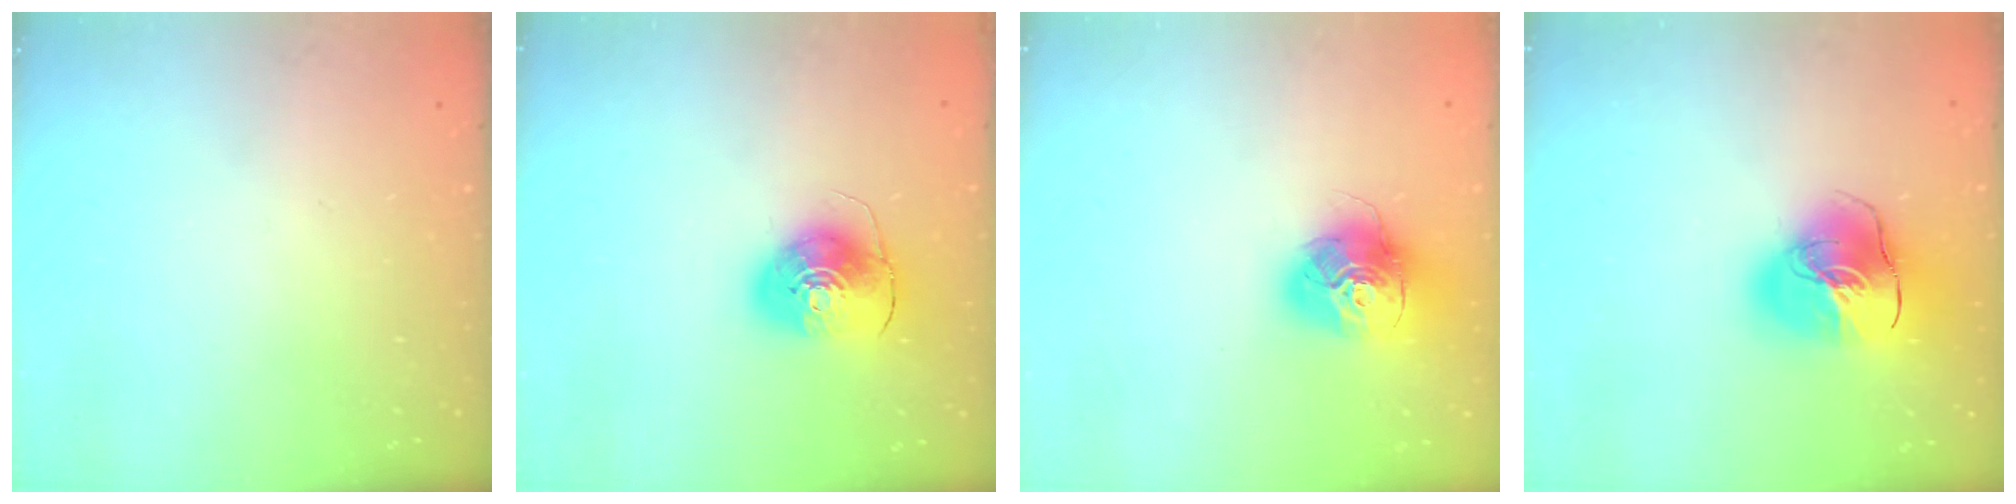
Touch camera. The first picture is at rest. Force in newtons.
{"total": 9.3, "press": 9.3, "slide": 1.1}
{"total": 17.2, "press": 17.1, "slide": 2.0}
{"total": 18.1, "press": 17.9, "slide": 2.6}